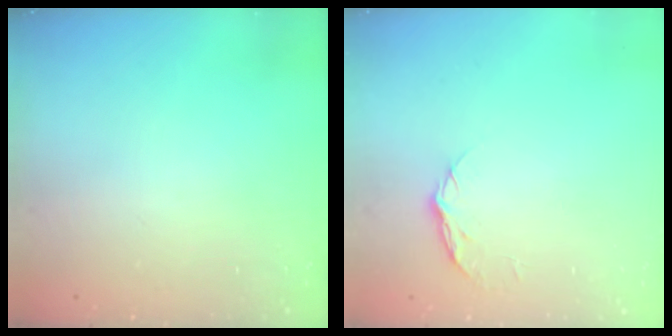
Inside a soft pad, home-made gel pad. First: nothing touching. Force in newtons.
{"total": 5.2, "press": 5.2, "slide": 0.7}